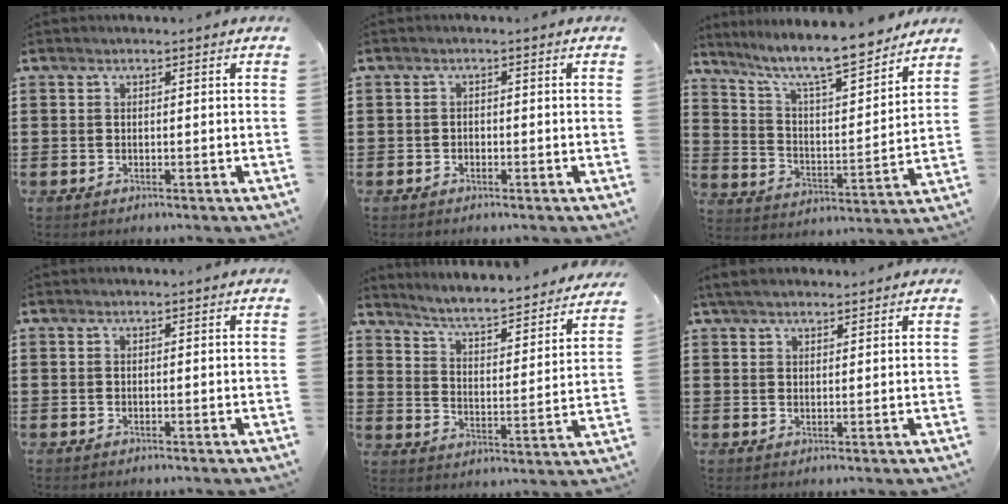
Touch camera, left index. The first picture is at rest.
{"total": 0.8, "force": [-0.7, 0.4, 0.1], "torque": [-0.006, 0.001, -0.016]}
{"total": 9.7, "force": [8.3, 0.9, 4.9], "torque": [-0.120, -0.053, 0.138]}
{"total": 0.0}
{"total": 4.4, "force": [4.1, -0.2, 1.6], "torque": [-0.053, -0.041, 0.059]}
{"total": 3.1, "force": [2.6, 0.9, 1.5], "torque": [-0.035, 0.004, 0.049]}